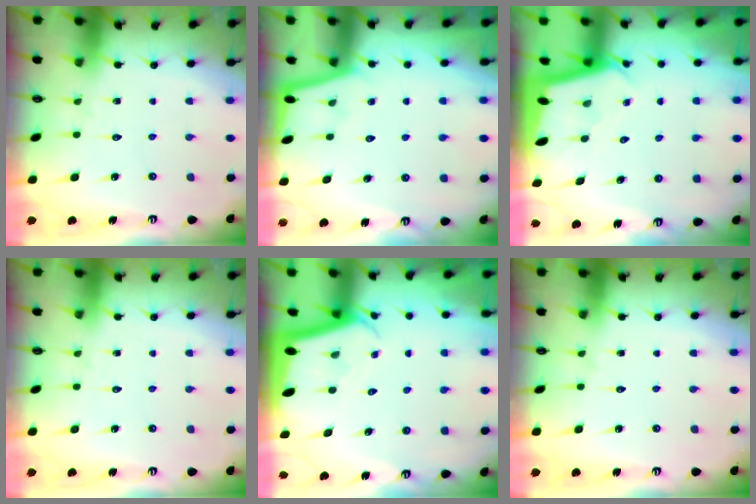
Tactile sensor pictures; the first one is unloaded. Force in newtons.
{"total": 1.8, "press": 1.8, "slide": 0.4}
{"total": 2.1, "press": 2.1, "slide": 0.1}
{"total": 0.0}
{"total": 2.1, "press": 2.1, "slide": 0.1}
{"total": 0.0}